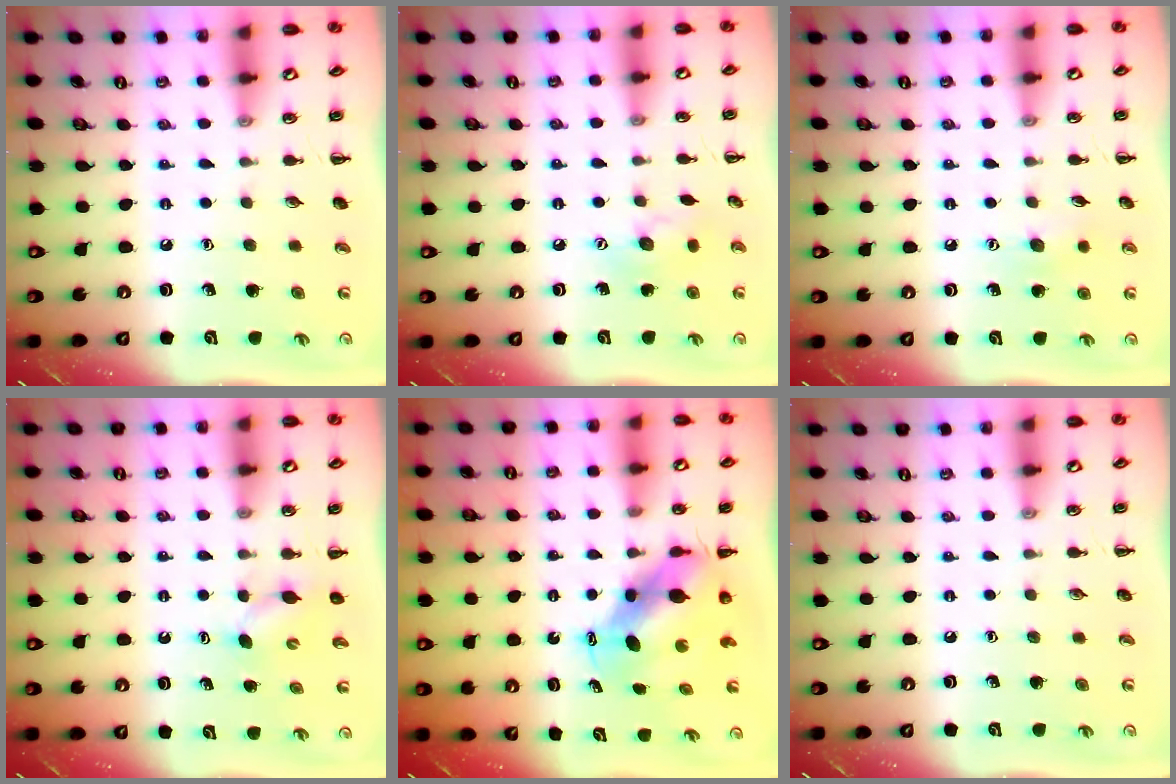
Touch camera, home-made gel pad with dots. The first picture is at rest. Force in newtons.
{"total": 7.8, "press": 7.7, "slide": 1.1}
{"total": 6.3, "press": 6.3, "slide": 1.0}
{"total": 3.1, "press": 3.1, "slide": 0.7}
{"total": 7.6, "press": 7.4, "slide": 1.7}
{"total": 0.0}